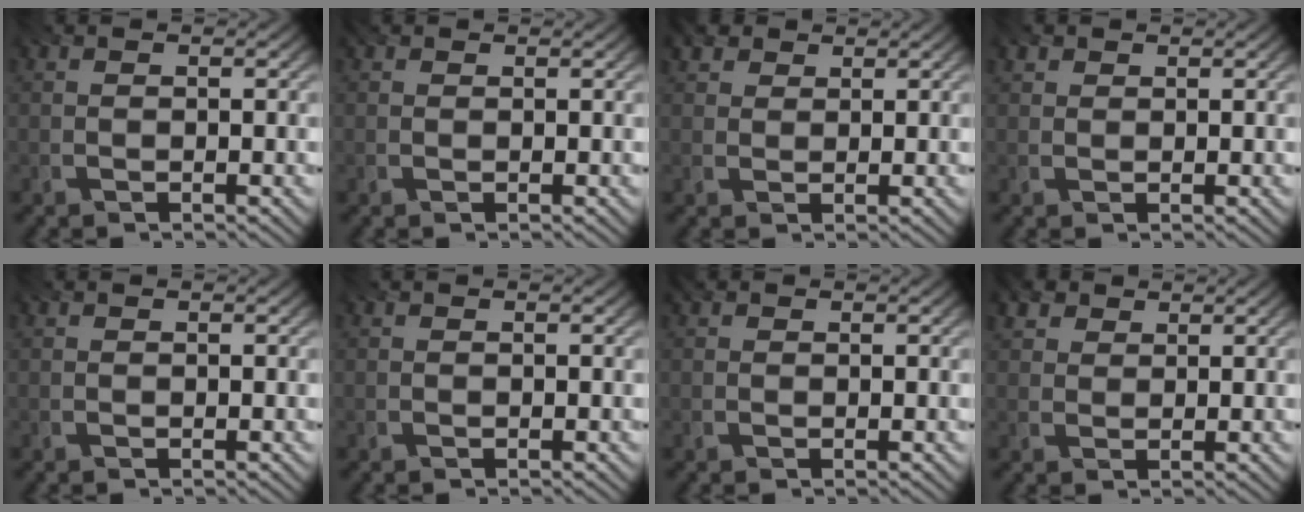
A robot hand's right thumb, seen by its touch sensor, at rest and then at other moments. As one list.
[{"total": 1.0, "force": [0.7, 0.5, 0.4], "torque": [-0.010, 0.003, 0.011]}, {"total": 2.4, "force": [1.5, 1.6, 1.0], "torque": [-0.024, 0.004, 0.029]}, {"total": 1.2, "force": [0.8, 0.9, 0.4], "torque": [-0.008, 0.003, 0.014]}, {"total": 0.0}, {"total": 0.0}, {"total": 0.8, "force": [0.5, 0.6, 0.4], "torque": [-0.007, 0.004, 0.007]}, {"total": 3.0, "force": [2.0, 1.9, 1.2], "torque": [-0.033, 0.002, 0.041]}]